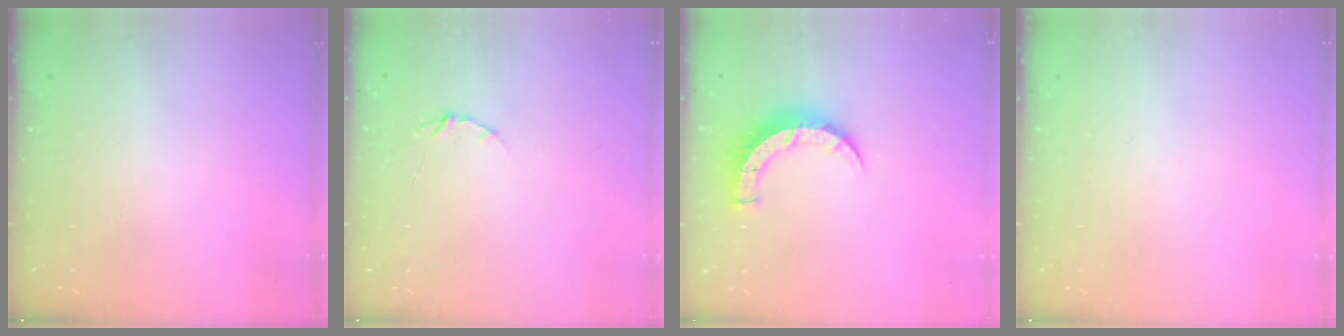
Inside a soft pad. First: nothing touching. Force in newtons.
{"total": 3.9, "press": 3.9, "slide": 0.5}
{"total": 7.6, "press": 7.6, "slide": 0.5}
{"total": 0.0}